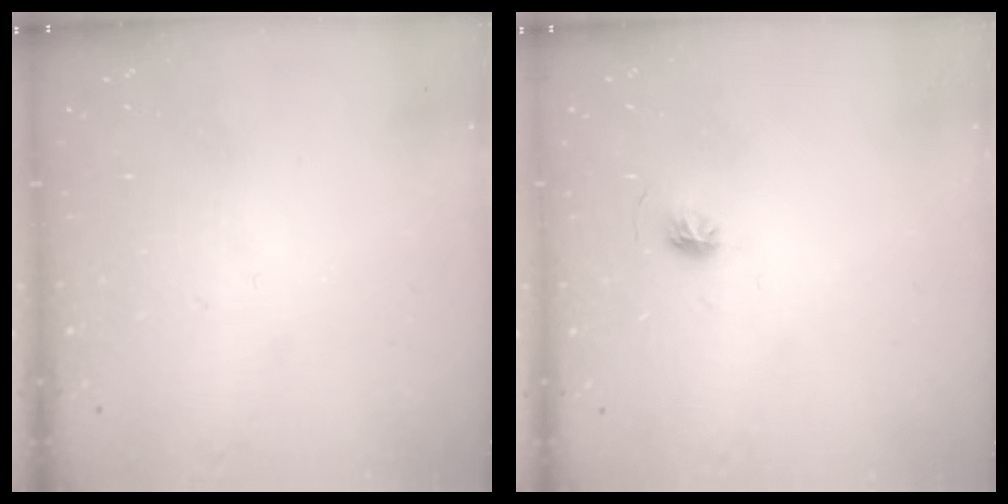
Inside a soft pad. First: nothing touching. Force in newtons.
{"total": 4.2, "press": 3.9, "slide": 1.4}